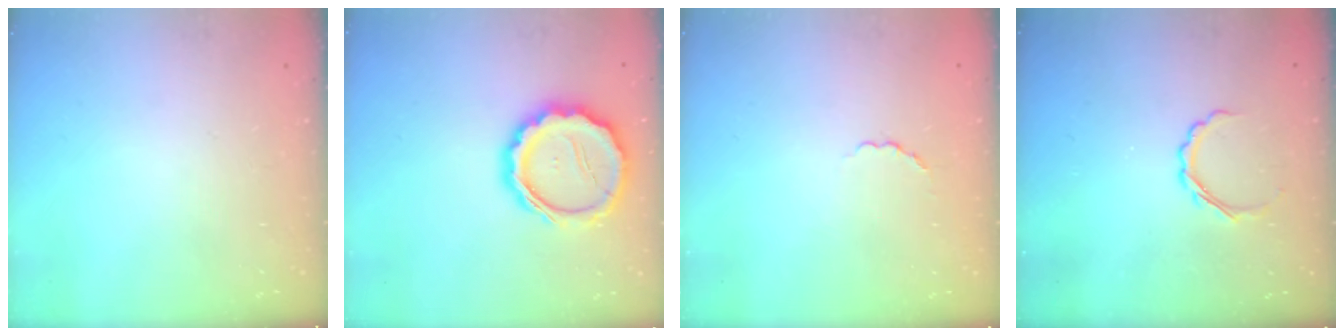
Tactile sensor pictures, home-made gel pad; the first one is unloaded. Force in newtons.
{"total": 16.7, "press": 16.4, "slide": 3.3}
{"total": 2.4, "press": 2.2, "slide": 1.0}
{"total": 5.4, "press": 5.2, "slide": 1.5}